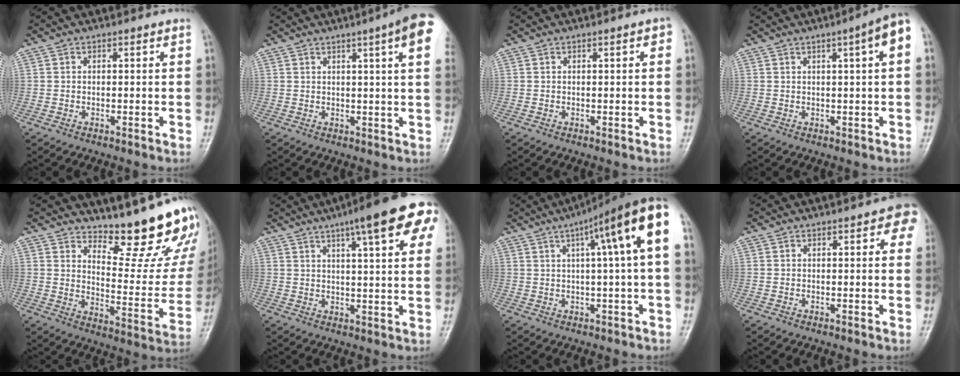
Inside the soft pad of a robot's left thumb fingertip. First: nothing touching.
{"total": 11.3, "force": [5.5, 0.9, 9.8], "torque": [-0.119, -0.005, 0.055]}
{"total": 1.1, "force": [0.3, 0.3, 1.0], "torque": [-0.014, 0.002, 0.002]}
{"total": 5.8, "force": [1.7, 0.5, 5.5], "torque": [-0.077, 0.013, 0.020]}
{"total": 18.4, "force": [16.0, 4.3, 8.0], "torque": [-0.065, -0.160, 0.206]}
{"total": 17.3, "force": [9.3, 3.7, 14.1], "torque": [-0.177, -0.001, 0.114]}
{"total": 13.9, "force": [4.2, 1.4, 13.2], "torque": [-0.192, 0.027, 0.055]}
{"total": 4.2, "force": [1.5, 1.9, 3.4], "torque": [-0.018, 0.001, 0.008]}